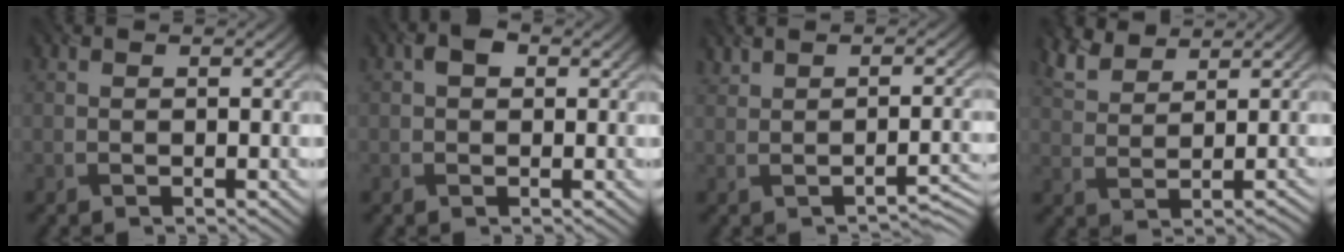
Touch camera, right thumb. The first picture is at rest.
{"total": 1.9, "force": [0.5, 1.5, 1.1], "torque": [-0.020, 0.004, 0.001]}
{"total": 2.0, "force": [-0.3, 0.5, 1.9], "torque": [-0.037, 0.008, -0.003]}
{"total": 5.0, "force": [4.0, 1.7, 2.5], "torque": [-0.070, 0.009, 0.081]}